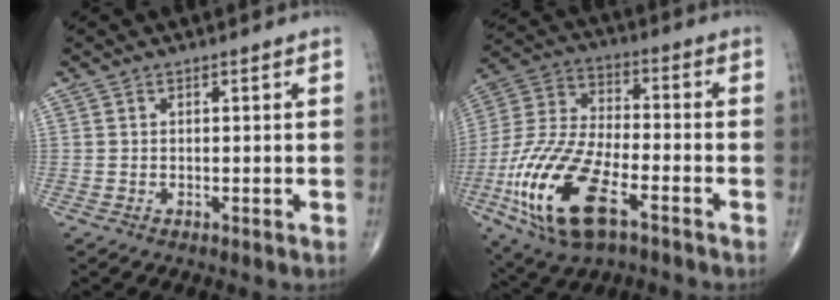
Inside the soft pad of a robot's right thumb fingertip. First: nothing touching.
{"total": 21.3, "force": [-8.9, 9.3, 16.9], "torque": [-0.365, 0.016, -0.162]}